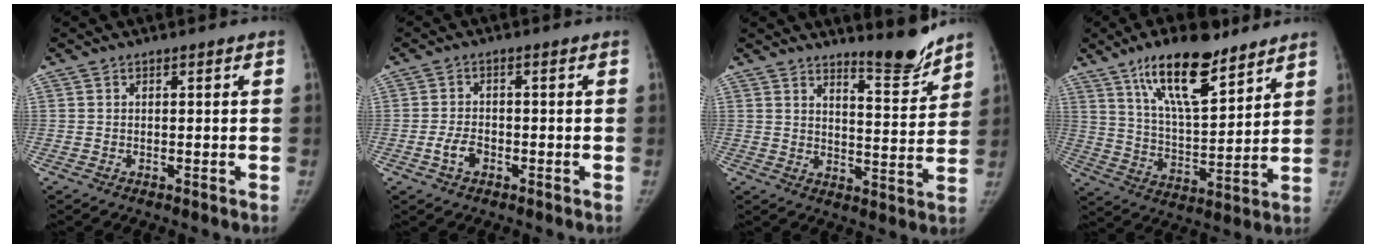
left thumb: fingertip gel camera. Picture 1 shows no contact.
{"total": 3.5, "force": [-1.5, 2.1, 2.3], "torque": [-0.044, 0.013, -0.027]}
{"total": 8.3, "force": [7.4, 1.0, 3.5], "torque": [-0.032, -0.070, 0.117]}
{"total": 16.8, "force": [11.0, 5.9, 11.3], "torque": [-0.165, -0.057, 0.196]}